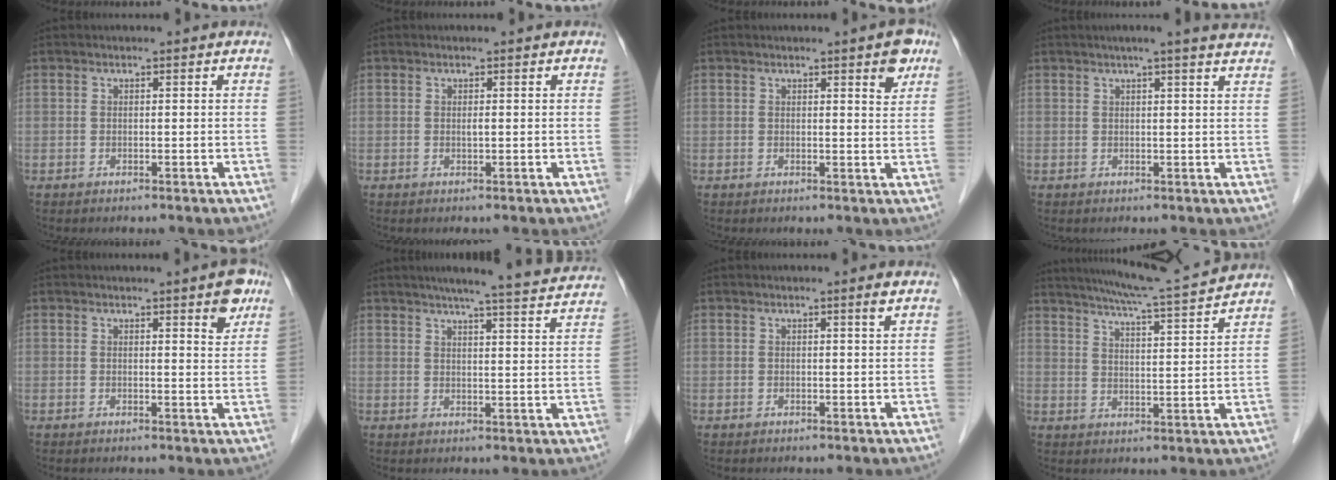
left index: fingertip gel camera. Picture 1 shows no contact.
{"total": 0.6, "force": [0.1, 0.3, 0.5], "torque": [-0.007, -0.002, 0.002]}
{"total": 3.9, "force": [2.3, 0.9, 3.1], "torque": [-0.031, -0.005, 0.027]}
{"total": 10.6, "force": [9.2, 0.5, 5.3], "torque": [-0.063, 0.011, 0.096]}
{"total": 4.4, "force": [2.6, 0.9, 3.4], "torque": [-0.034, -0.006, 0.030]}
{"total": 16.1, "force": [14.6, 0.2, 6.8], "torque": [-0.095, -0.011, 0.174]}
{"total": 1.1, "force": [0.6, -0.2, 0.8], "torque": [-0.009, -0.007, 0.011]}
{"total": 14.1, "force": [13.1, -0.8, 5.3], "torque": [-0.093, -0.003, 0.187]}